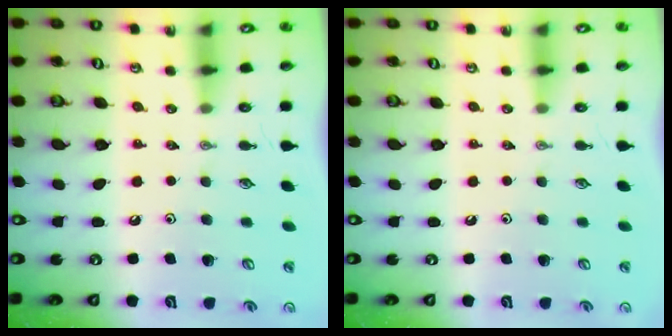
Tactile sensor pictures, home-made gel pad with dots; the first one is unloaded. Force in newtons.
{"total": 0.0}